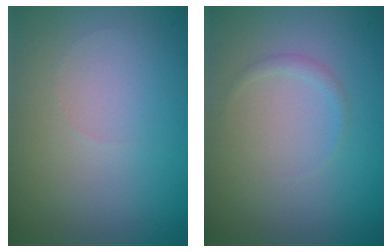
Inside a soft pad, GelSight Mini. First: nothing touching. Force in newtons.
{"total": 0.7, "press": 0.7, "slide": 0.0}